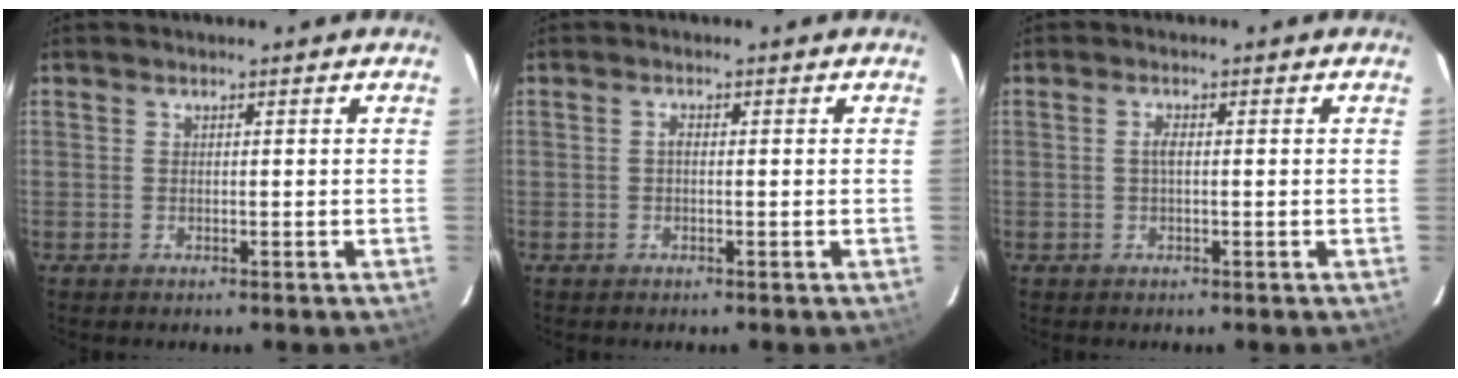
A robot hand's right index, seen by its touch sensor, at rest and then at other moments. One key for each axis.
{"total": 0.8, "fx": -0.1, "fy": 0.5, "fz": 0.6, "tx": -0.012, "ty": 0.005, "tz": -0.004}
{"total": 1.4, "fx": -0.1, "fy": 0.3, "fz": 1.3, "tx": -0.027, "ty": 0.003, "tz": -0.004}